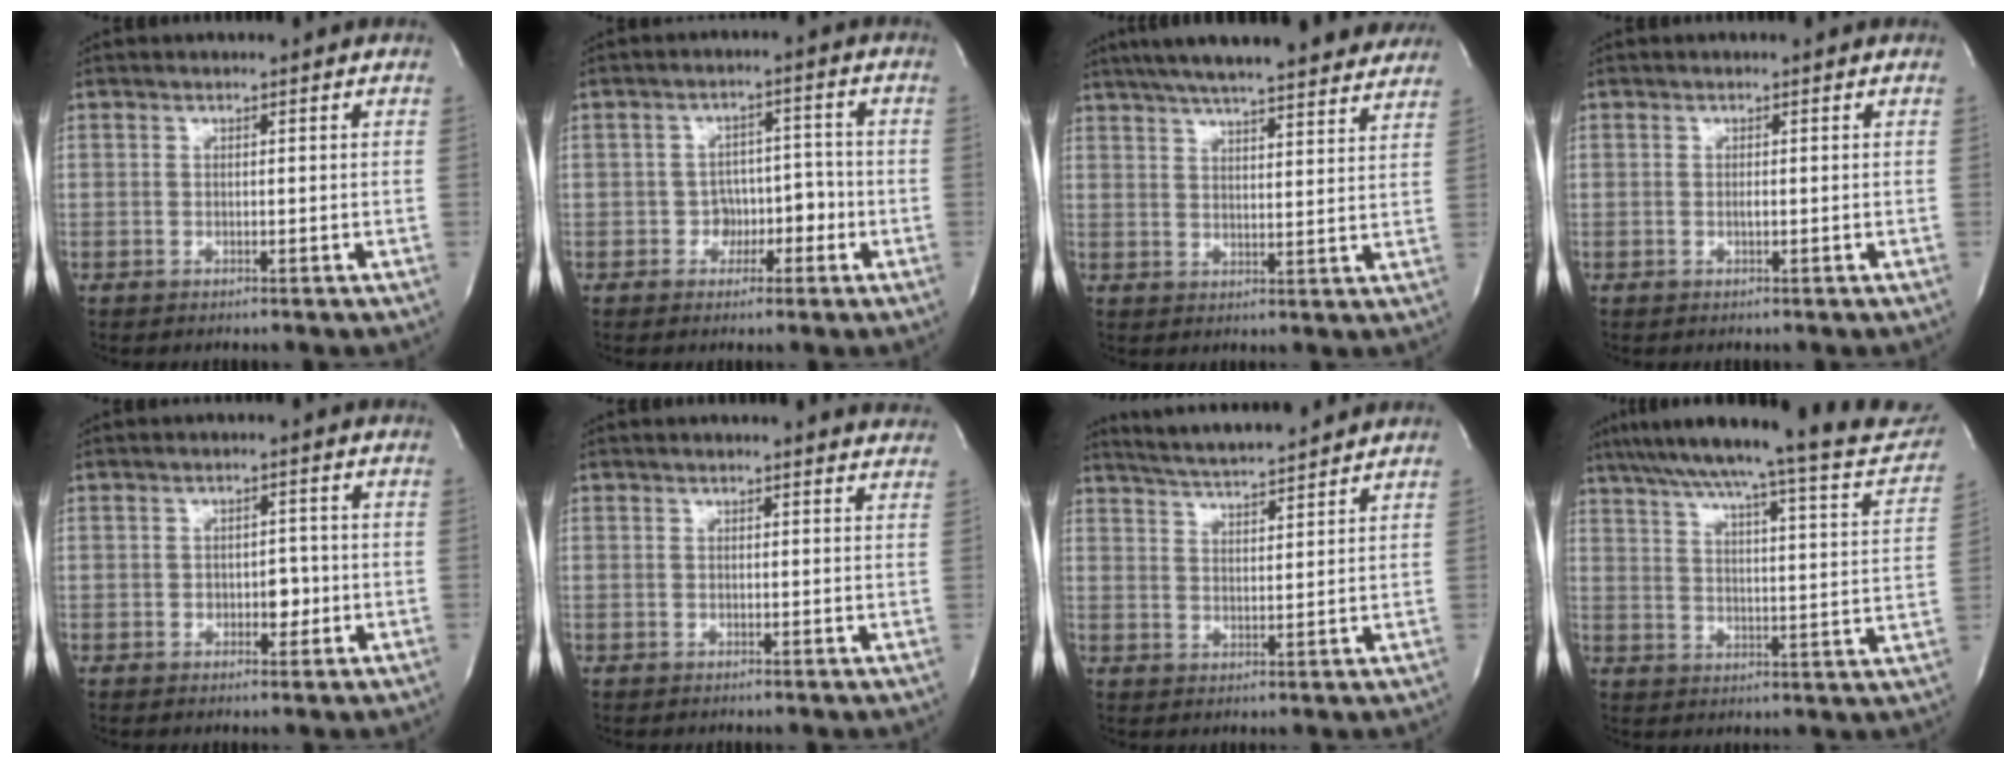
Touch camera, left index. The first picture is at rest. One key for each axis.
{"total": 4.6, "fx": -2.1, "fy": 3.4, "fz": 2.2, "tx": -0.019, "ty": 0.016, "tz": -0.034}
{"total": 24.1, "fx": 20.7, "fy": 3.5, "fz": 11.8, "tx": -0.193, "ty": 0.015, "tz": 0.267}
{"total": 0.6, "fx": -0.5, "fy": 0.0, "fz": 0.4, "tx": -0.009, "ty": -0.004, "tz": -0.010}
{"total": 3.1, "fx": -1.0, "fy": 1.8, "fz": 2.2, "tx": -0.025, "ty": 0.000, "tz": -0.013}
{"total": 3.9, "fx": 3.8, "fy": 0.2, "fz": 0.8, "tx": -0.011, "ty": -0.015, "tz": 0.017}
{"total": 9.7, "fx": 9.1, "fy": -0.1, "fz": 3.5, "tx": -0.071, "ty": 0.012, "tz": 0.143}
{"total": 24.4, "fx": 21.5, "fy": 1.9, "fz": 11.2, "tx": -0.171, "ty": -0.036, "tz": 0.269}